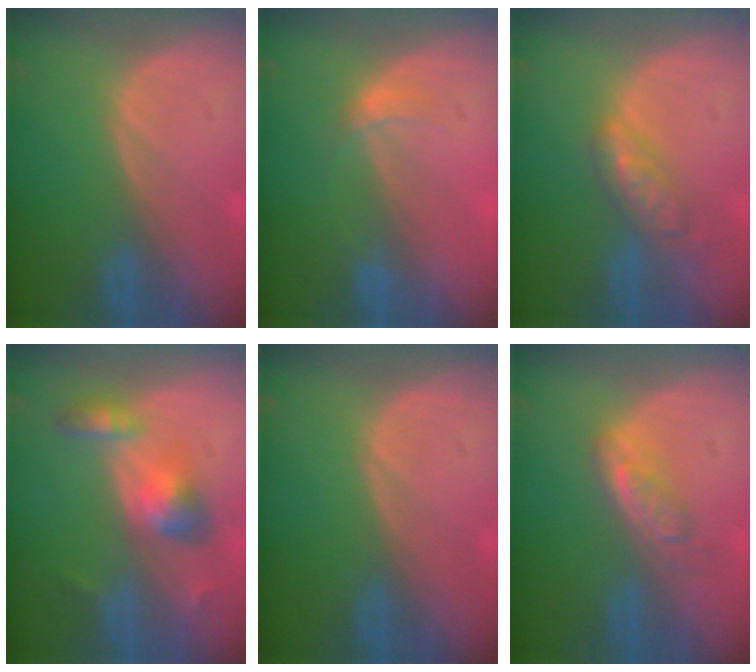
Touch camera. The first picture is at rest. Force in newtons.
{"total": 2.1, "press": 2.1, "slide": 0.2}
{"total": 5.9, "press": 5.2, "slide": 2.9}
{"total": 6.3, "press": 5.8, "slide": 2.4}
{"total": 0.0}
{"total": 4.5, "press": 4.4, "slide": 1.1}